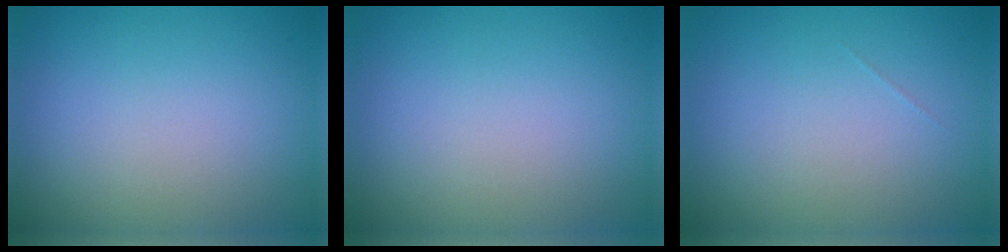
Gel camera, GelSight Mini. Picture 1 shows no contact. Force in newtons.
{"total": 0.0}
{"total": 0.0}